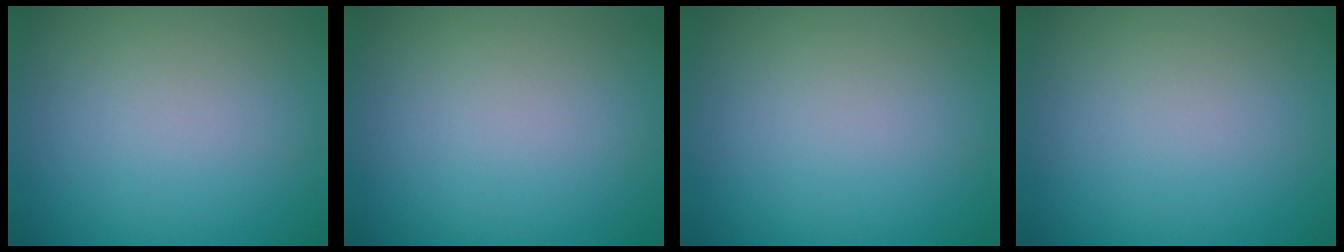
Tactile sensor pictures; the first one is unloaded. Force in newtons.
{"total": 0.0}
{"total": 0.0}
{"total": 0.0}